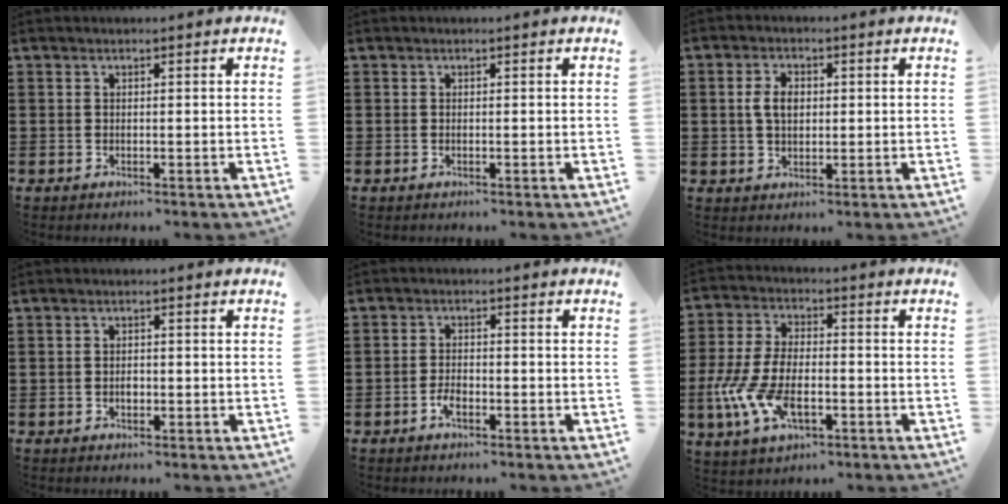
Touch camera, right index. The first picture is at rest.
{"total": 0.0}
{"total": 3.9, "force": [0.4, 2.4, 3.1], "torque": [-0.073, 0.010, 0.003]}
{"total": 1.3, "force": [-0.3, 0.8, 1.0], "torque": [-0.019, 0.001, -0.004]}
{"total": 2.5, "force": [-1.3, 1.1, 1.9], "torque": [-0.041, 0.001, -0.027]}
{"total": 9.8, "force": [-3.4, 4.8, 7.8], "torque": [-0.193, -0.008, -0.068]}